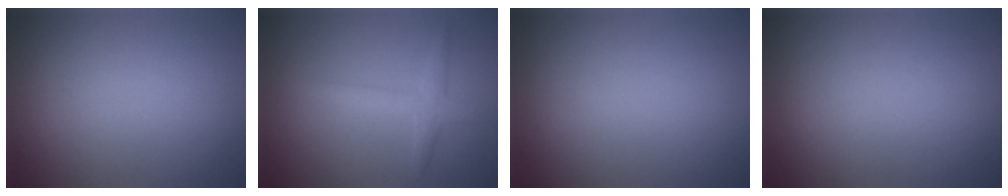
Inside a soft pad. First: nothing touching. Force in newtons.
{"total": 2.3, "press": 2.3, "slide": 0.1}
{"total": 0.0}
{"total": 0.0}